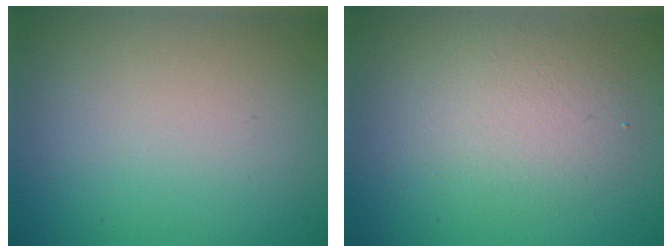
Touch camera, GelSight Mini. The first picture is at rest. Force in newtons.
{"total": 3.3, "press": 3.3, "slide": 0.2}